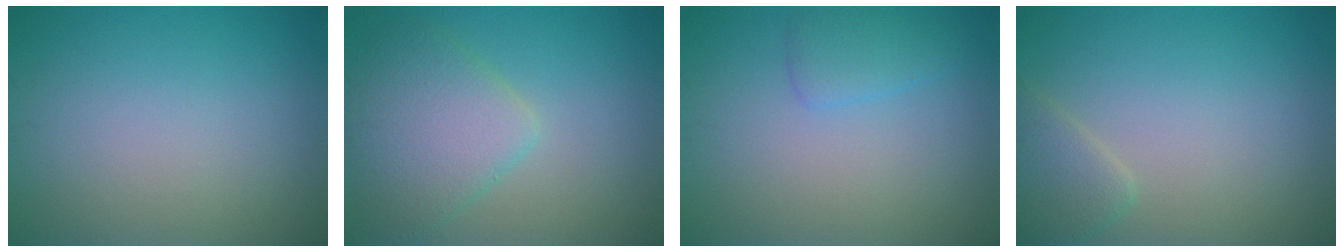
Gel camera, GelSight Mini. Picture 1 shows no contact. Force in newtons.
{"total": 5.2, "press": 5.2, "slide": 0.2}
{"total": 1.9, "press": 1.9, "slide": 0.2}
{"total": 2.3, "press": 2.3, "slide": 0.2}